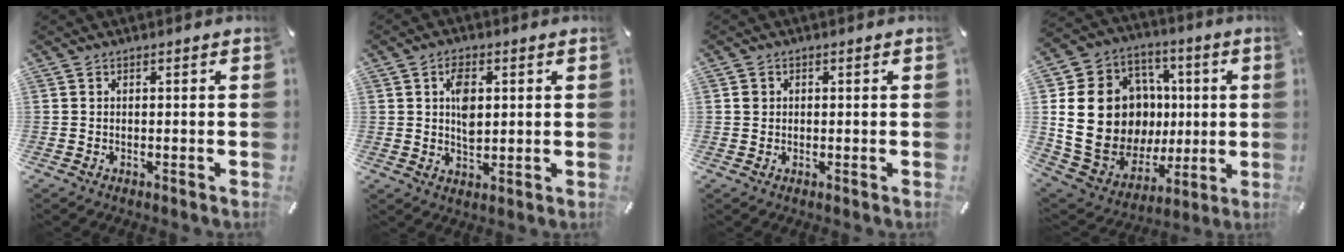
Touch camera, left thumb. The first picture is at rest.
{"total": 6.0, "force": [1.3, 3.7, 4.5], "torque": [-0.073, -0.001, 0.018]}
{"total": 1.3, "force": [0.1, 1.2, 0.3], "torque": [0.002, 0.002, -0.001]}
{"total": 25.5, "force": [3.3, 20.6, 14.7], "torque": [-0.285, -0.021, 0.101]}